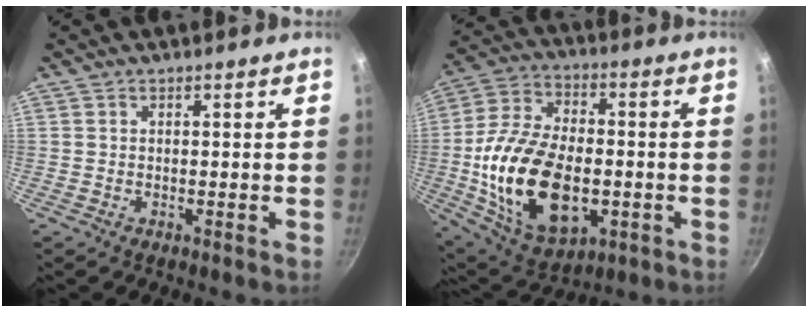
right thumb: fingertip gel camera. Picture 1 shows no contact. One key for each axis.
{"total": 23.6, "fx": -3.9, "fy": 14.0, "fz": 18.6, "tx": -0.340, "ty": 0.019, "tz": -0.056}